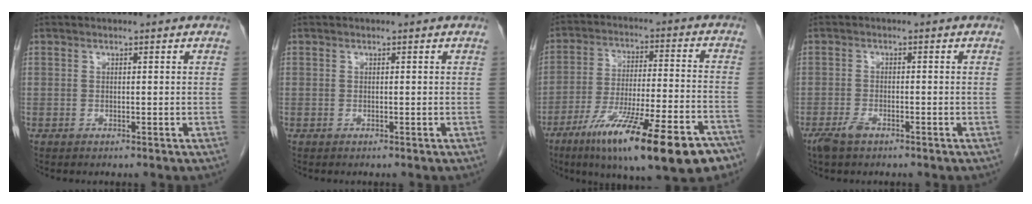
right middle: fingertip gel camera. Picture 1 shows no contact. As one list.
[{"total": 0.0}, {"total": 22.9, "force": [-14.6, 3.5, 17.3], "torque": [-0.223, -0.023, -0.230]}, {"total": 2.7, "force": [-1.9, 0.9, 1.7], "torque": [-0.041, -0.003, -0.033]}]